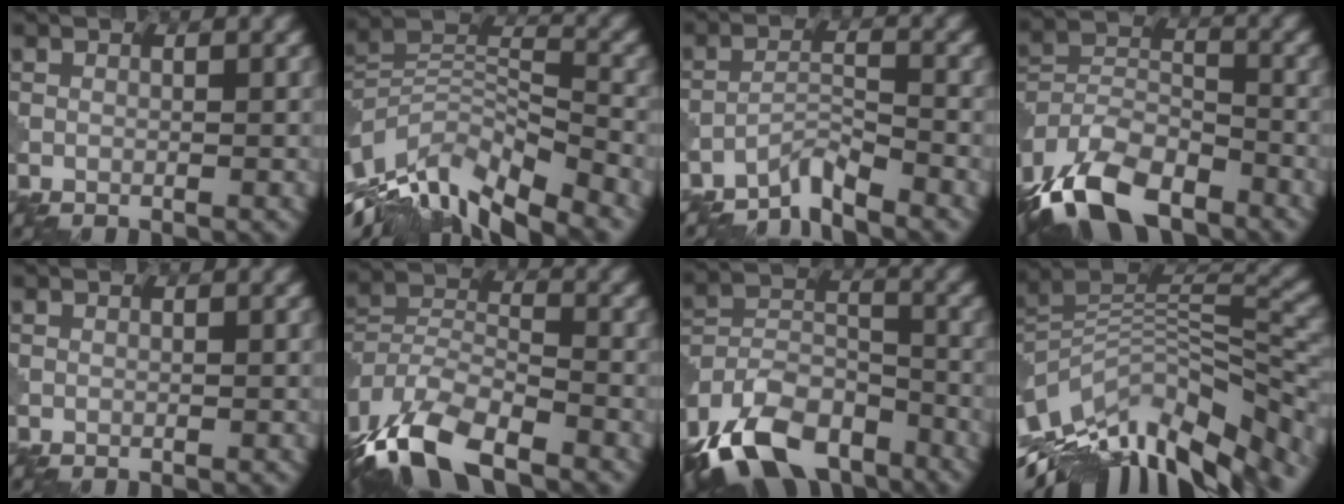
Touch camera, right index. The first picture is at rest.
{"total": 11.2, "force": [-7.3, 4.7, 7.1], "torque": [-0.143, 0.014, -0.139]}
{"total": 2.9, "force": [-2.7, 0.1, 1.0], "torque": [-0.014, 0.007, -0.060]}
{"total": 10.9, "force": [-7.4, 5.4, 5.9], "torque": [-0.119, -0.005, -0.151]}
{"total": 0.0}
{"total": 10.4, "force": [-7.3, 4.2, 6.1], "torque": [-0.121, -0.005, -0.146]}
{"total": 12.4, "force": [-8.8, 6.5, 5.8], "torque": [-0.103, 0.001, -0.158]}
{"total": 13.8, "force": [-8.1, 5.6, 9.7], "torque": [-0.198, 0.011, -0.140]}